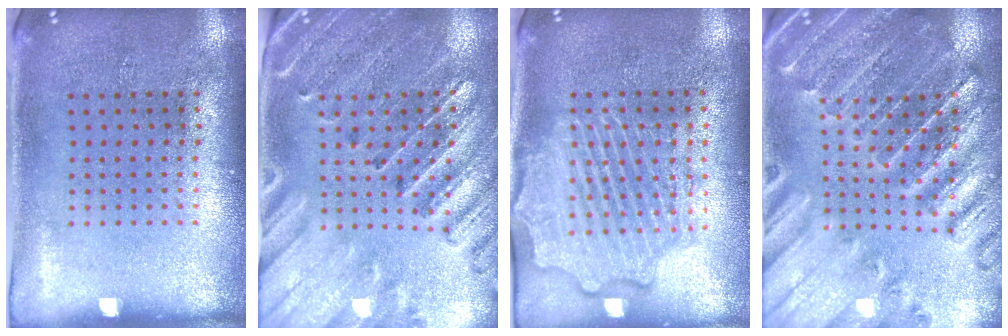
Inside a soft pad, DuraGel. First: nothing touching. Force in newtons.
{"total": 2.8, "press": 2.7, "slide": 0.8}
{"total": 2.6, "press": 2.6, "slide": 0.3}
{"total": 2.0, "press": 2.0, "slide": 0.1}